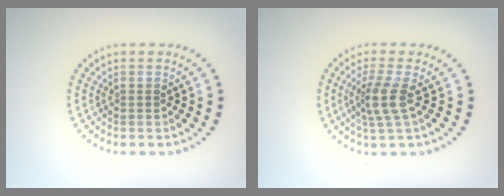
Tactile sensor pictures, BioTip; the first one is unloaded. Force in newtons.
{"total": 2.8, "press": 2.1, "slide": 1.9}